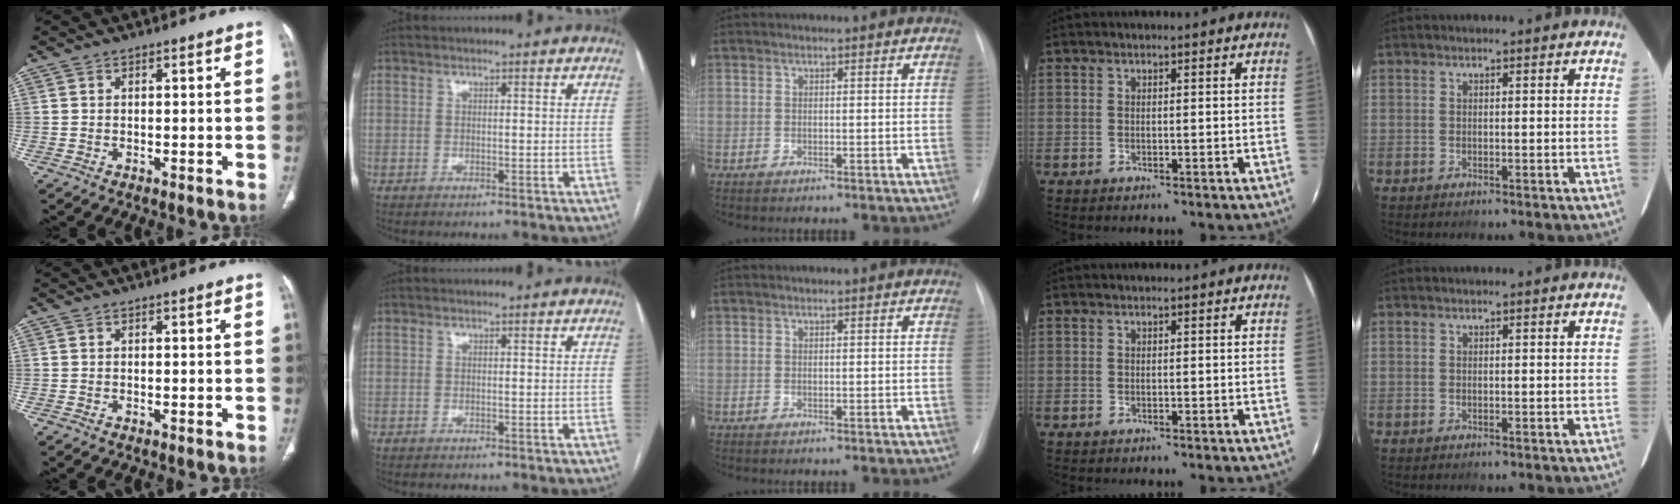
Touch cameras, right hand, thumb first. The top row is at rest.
{}